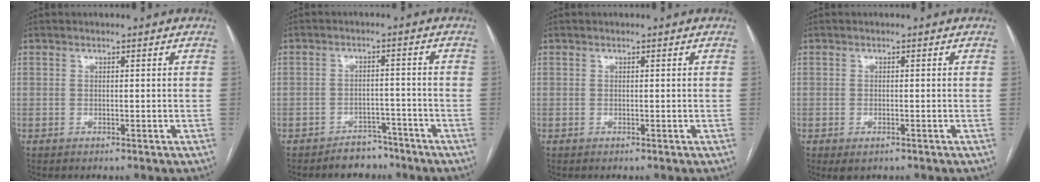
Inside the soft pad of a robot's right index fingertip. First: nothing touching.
{"total": 4.3, "force": [-3.5, 2.5, 0.3], "torque": [0.003, 0.011, -0.049]}
{"total": 0.0}
{"total": 1.8, "force": [-0.9, 0.8, 1.3], "torque": [-0.025, -0.003, -0.003]}